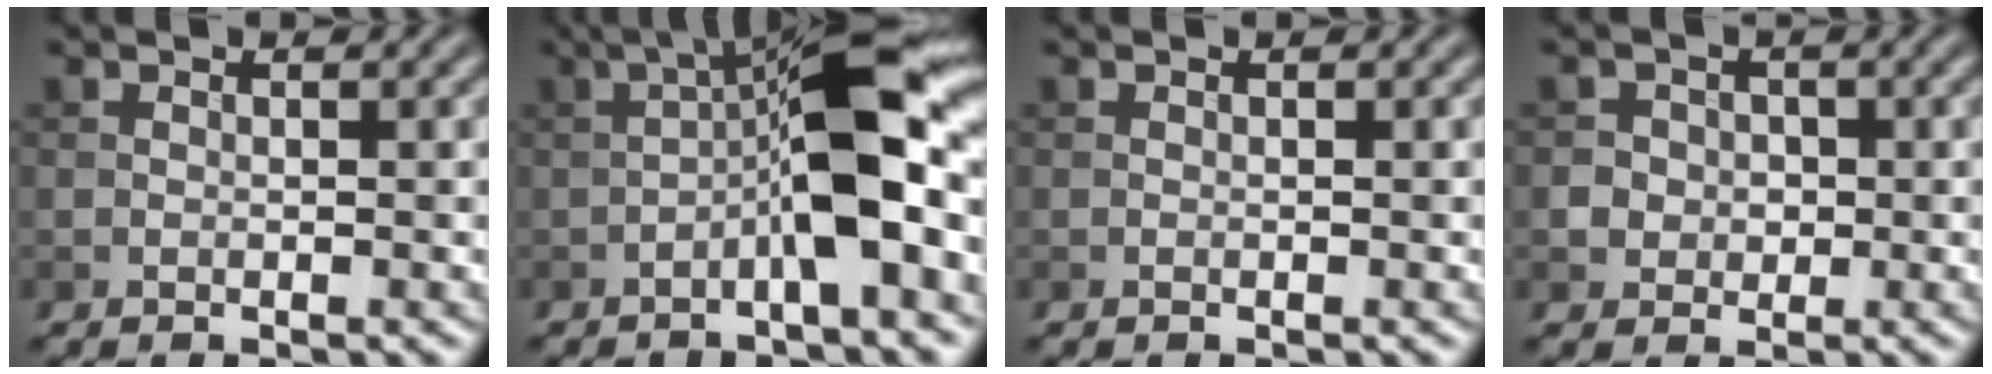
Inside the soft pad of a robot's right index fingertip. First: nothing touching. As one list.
[{"total": 9.8, "force": [-1.8, 2.0, 9.5], "torque": [-0.141, 0.026, -0.040]}, {"total": 0.0}, {"total": 3.1, "force": [0.0, 3.0, 0.8], "torque": [-0.002, 0.008, -0.002]}]